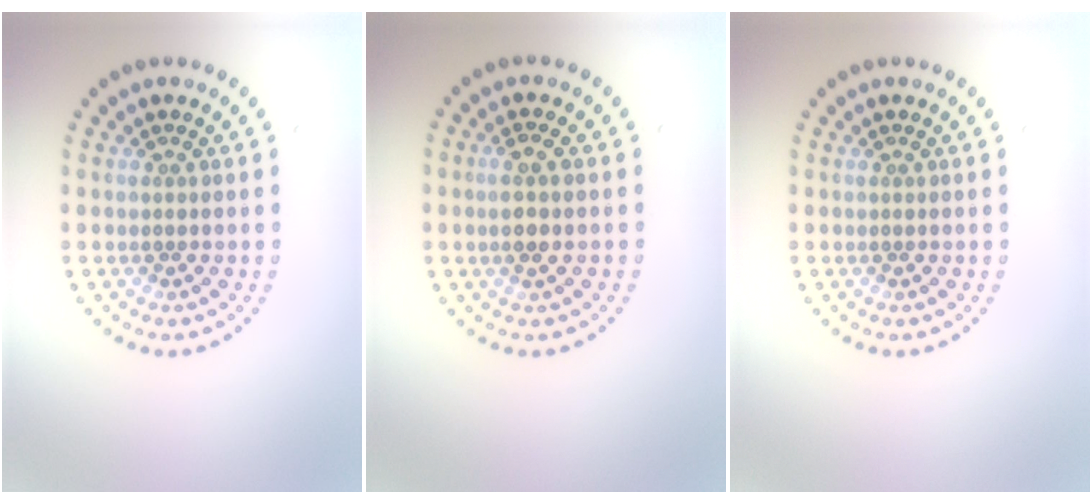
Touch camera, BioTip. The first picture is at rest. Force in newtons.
{"total": 2.0, "press": 1.8, "slide": 0.8}
{"total": 0.0}